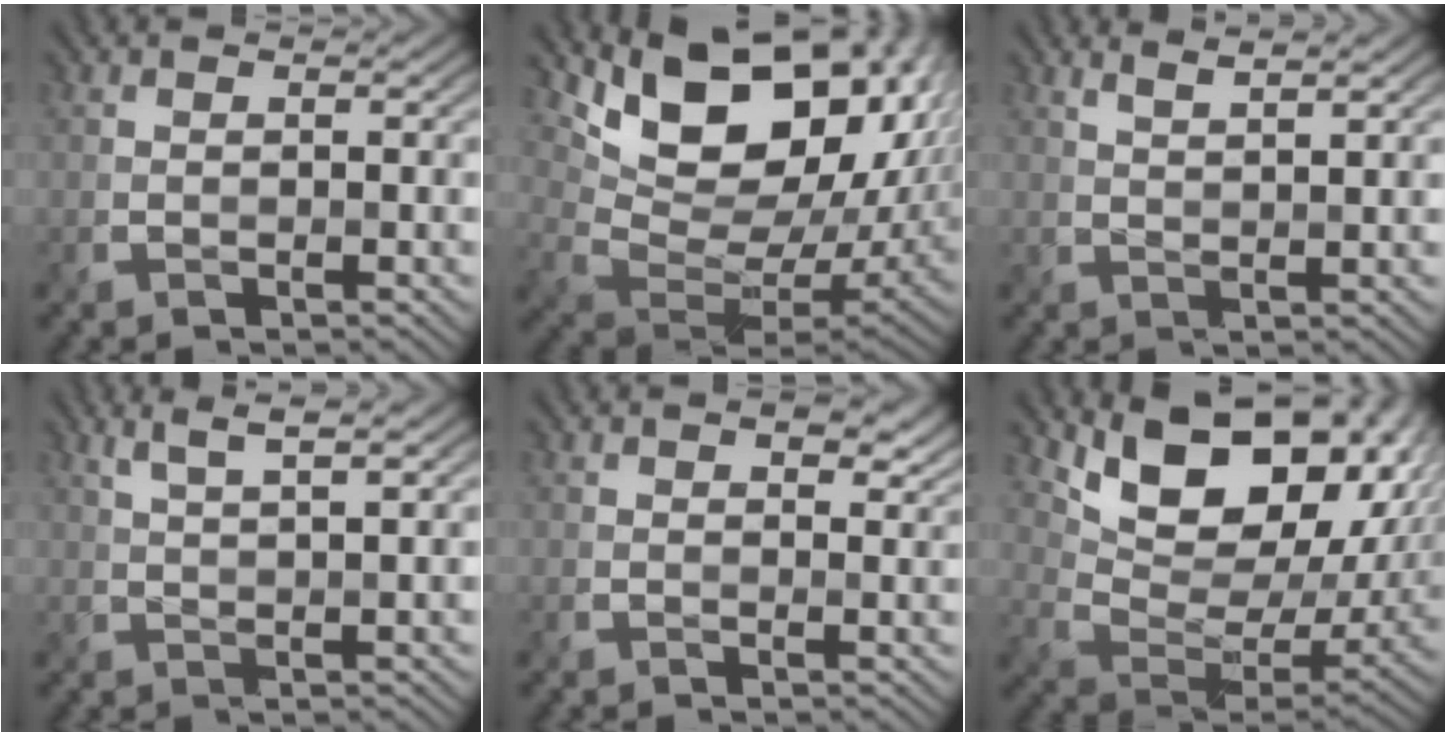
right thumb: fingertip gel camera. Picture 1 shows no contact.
{"total": 16.3, "force": [6.8, 9.3, 11.4], "torque": [-0.188, -0.006, 0.143]}
{"total": 2.8, "force": [2.3, 0.4, 1.6], "torque": [-0.018, 0.005, 0.042]}
{"total": 3.7, "force": [2.4, 0.3, 2.7], "torque": [-0.043, 0.011, 0.050]}
{"total": 4.2, "force": [2.1, 2.3, 2.8], "torque": [-0.035, -0.004, 0.032]}
{"total": 15.2, "force": [7.5, 8.3, 10.2], "torque": [-0.162, -0.013, 0.146]}